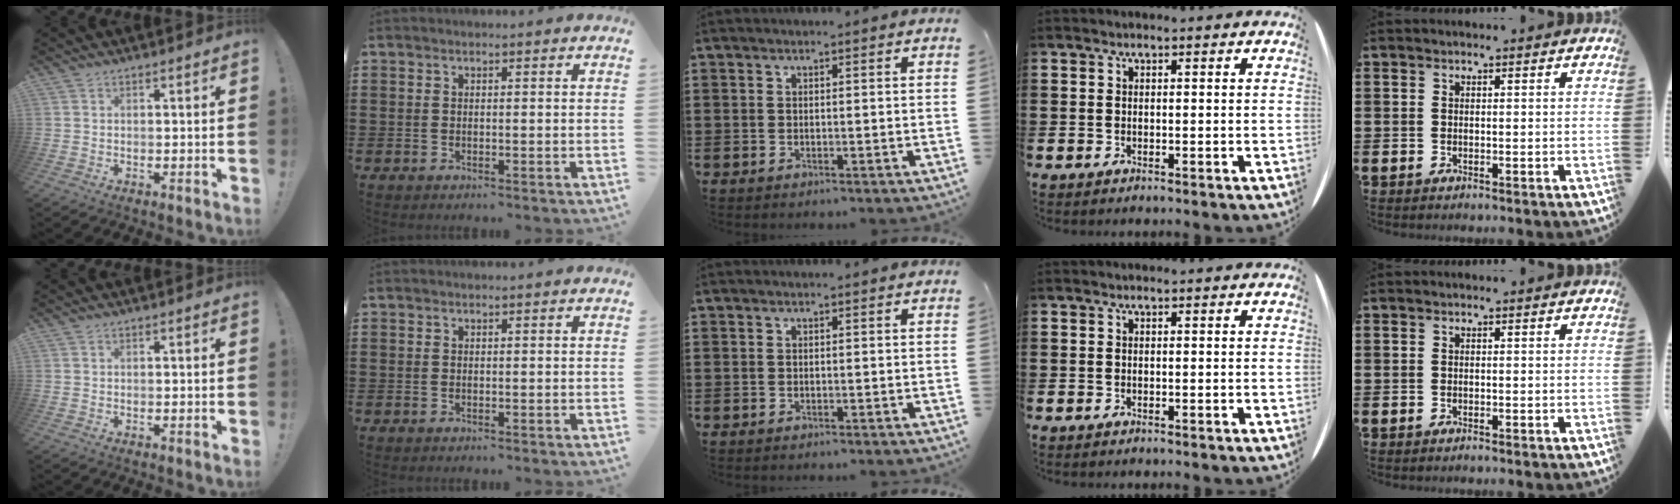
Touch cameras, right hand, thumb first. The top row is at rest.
{}